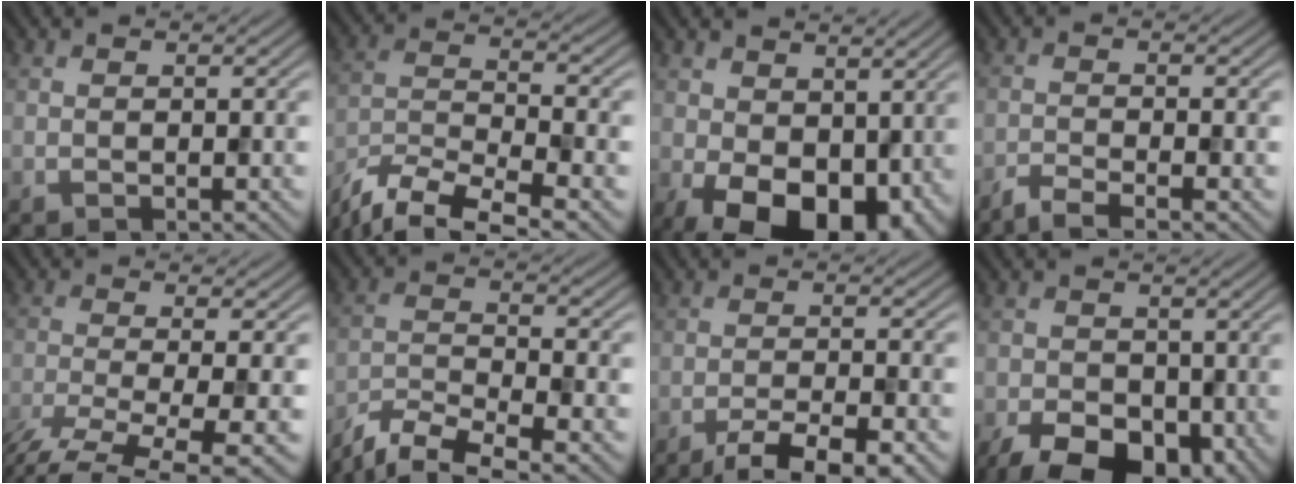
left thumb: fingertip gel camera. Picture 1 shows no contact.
{"total": 10.7, "force": [-8.5, 2.6, 5.9], "torque": [-0.130, -0.015, -0.163]}
{"total": 13.3, "force": [-1.8, 8.8, 9.8], "torque": [-0.170, -0.039, -0.007]}
{"total": 3.1, "force": [-2.4, 0.3, 2.0], "torque": [-0.036, -0.001, -0.055]}
{"total": 9.3, "force": [-5.9, 2.0, 6.9], "torque": [-0.131, -0.018, -0.089]}
{"total": 8.0, "force": [-6.3, 1.8, 4.5], "torque": [-0.099, -0.011, -0.124]}
{"total": 6.7, "force": [-4.6, 1.4, 4.7], "torque": [-0.077, -0.001, -0.073]}
{"total": 10.3, "force": [-4.2, 6.5, 6.8], "torque": [-0.106, -0.026, -0.067]}